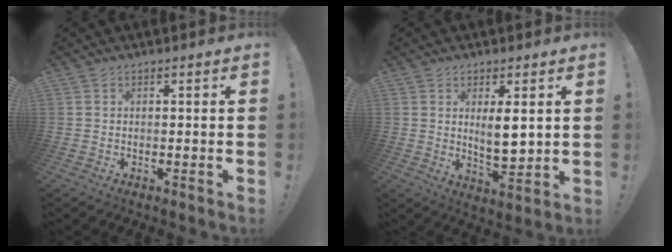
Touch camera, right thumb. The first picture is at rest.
{"total": 7.6, "force": [2.3, 2.5, 6.8], "torque": [-0.105, -0.017, 0.037]}